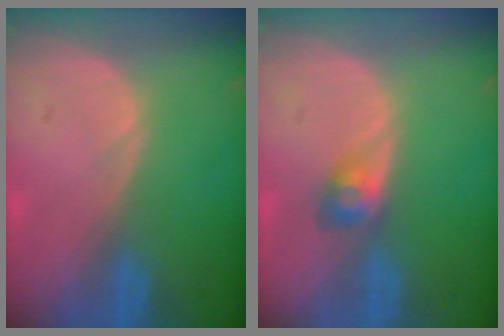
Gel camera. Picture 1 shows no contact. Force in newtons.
{"total": 3.0, "press": 2.6, "slide": 1.4}